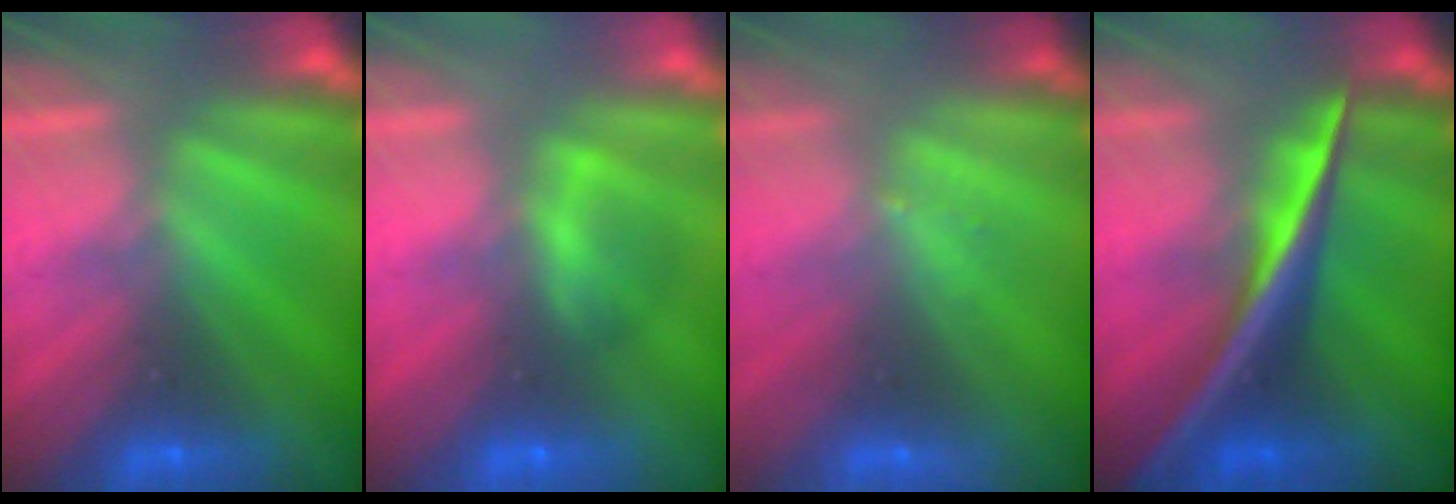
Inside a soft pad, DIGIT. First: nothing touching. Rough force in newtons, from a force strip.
{"total": 2.1}
{"total": 1.3}
{"total": 2.6}